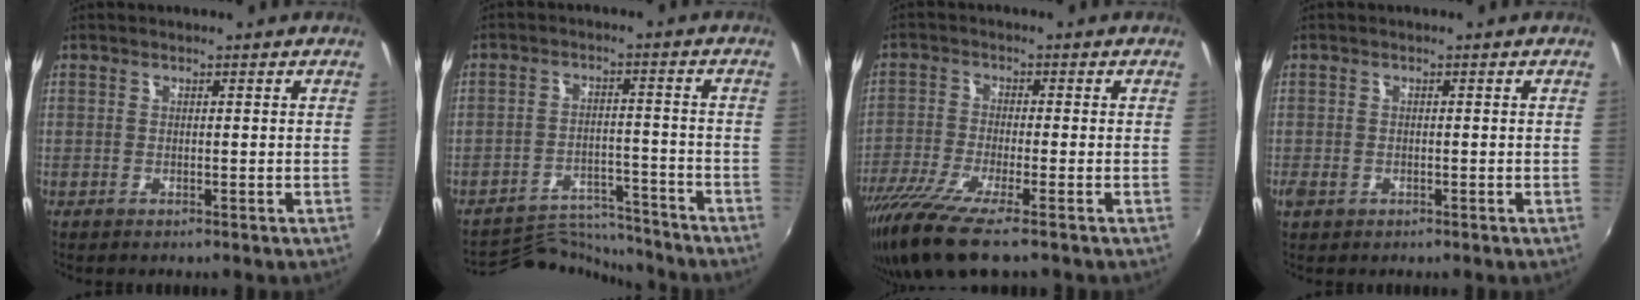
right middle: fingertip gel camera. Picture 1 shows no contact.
{"total": 10.2, "force": [-10.1, 1.4, 0.7], "torque": [-0.031, 0.009, -0.159]}
{"total": 10.8, "force": [-8.1, 0.8, 7.1], "torque": [-0.164, -0.046, -0.150]}
{"total": 2.1, "force": [-1.0, 1.5, 1.0], "torque": [-0.019, -0.005, -0.019]}